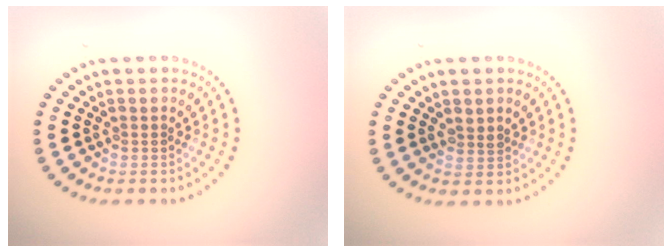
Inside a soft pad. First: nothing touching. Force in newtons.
{"total": 1.1, "press": 1.0, "slide": 0.4}